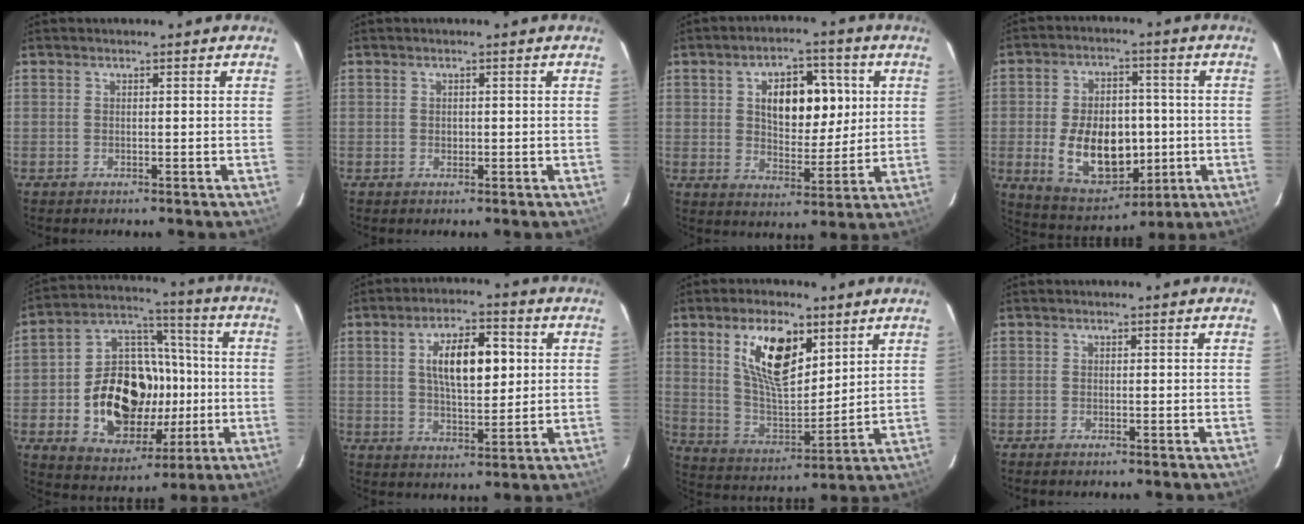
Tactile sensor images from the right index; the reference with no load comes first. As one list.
[{"total": 0.8, "force": [0.0, 0.8, 0.2], "torque": [-0.001, 0.001, 0.002]}, {"total": 12.0, "force": [2.9, 7.0, 9.2], "torque": [-0.148, 0.018, 0.052]}, {"total": 15.9, "force": [-2.4, 10.2, 12.0], "torque": [-0.233, 0.002, -0.014]}, {"total": 20.5, "force": [-2.9, 14.8, 13.9], "torque": [-0.278, 0.033, -0.029]}, {"total": 11.1, "force": [2.4, 4.6, 9.8], "torque": [-0.166, 0.014, 0.044]}, {"total": 14.4, "force": [7.0, 6.5, 10.8], "torque": [-0.193, 0.008, 0.140]}, {"total": 0.6, "force": [-0.5, 0.1, 0.2], "torque": [-0.006, -0.002, -0.010]}]